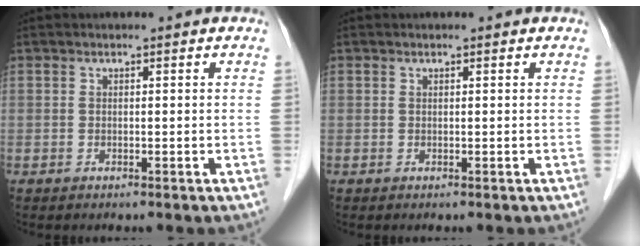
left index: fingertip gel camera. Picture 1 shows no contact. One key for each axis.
{"total": 0.0}